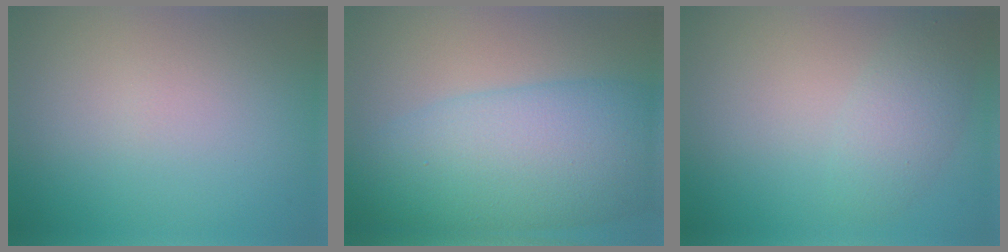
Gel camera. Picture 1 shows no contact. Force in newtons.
{"total": 10.3, "press": 10.3, "slide": 0.1}
{"total": 2.6, "press": 2.6, "slide": 0.2}